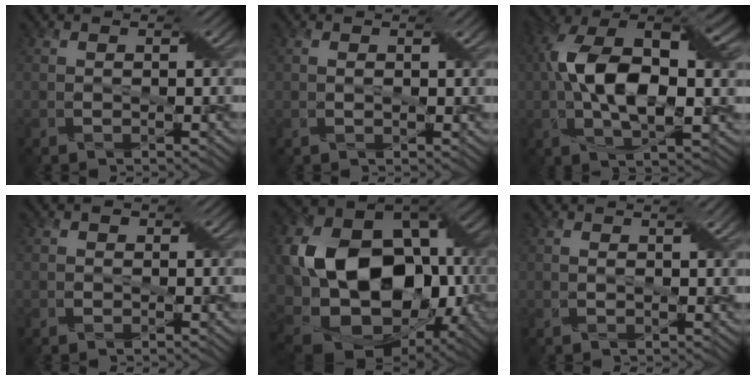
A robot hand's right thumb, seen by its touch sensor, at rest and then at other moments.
{"total": 1.2, "force": [0.4, 0.5, 1.0], "torque": [-0.023, 0.000, 0.010]}
{"total": 14.2, "force": [1.3, 7.3, 12.1], "torque": [-0.237, 0.009, 0.022]}
{"total": 0.9, "force": [-0.1, 0.8, 0.2], "torque": [-0.007, -0.002, -0.003]}
{"total": 20.0, "force": [-0.6, 14.9, 13.3], "torque": [-0.288, -0.030, 0.015]}
{"total": 1.7, "force": [0.8, 0.3, 1.4], "torque": [-0.027, 0.002, 0.016]}